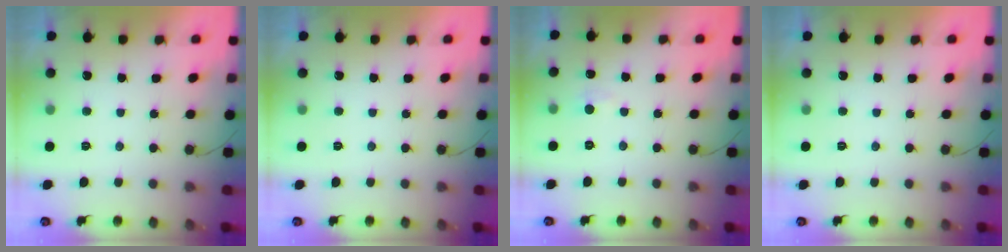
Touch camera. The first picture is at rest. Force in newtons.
{"total": 0.0}
{"total": 3.5, "press": 3.4, "slide": 0.5}
{"total": 0.0}